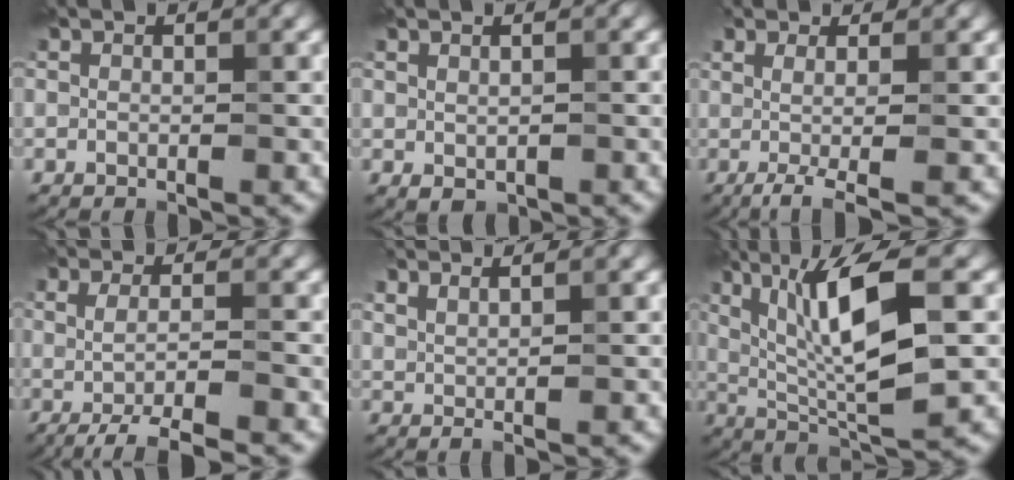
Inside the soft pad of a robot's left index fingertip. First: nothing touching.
{"total": 1.1, "force": [0.1, 0.6, 0.9], "torque": [-0.016, -0.002, 0.009]}
{"total": 3.7, "force": [-0.4, 1.0, 3.6], "torque": [-0.054, -0.001, -0.012]}
{"total": 4.3, "force": [-1.7, 1.0, 3.8], "torque": [-0.054, -0.017, -0.032]}
{"total": 2.6, "force": [1.9, 0.8, 1.6], "torque": [-0.014, 0.004, 0.019]}
{"total": 9.9, "force": [2.3, 2.7, 9.3], "torque": [-0.158, 0.002, 0.043]}